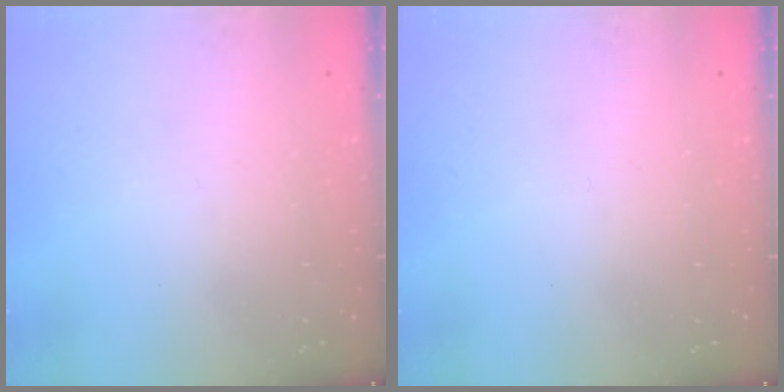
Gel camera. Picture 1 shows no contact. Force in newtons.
{"total": 0.0}